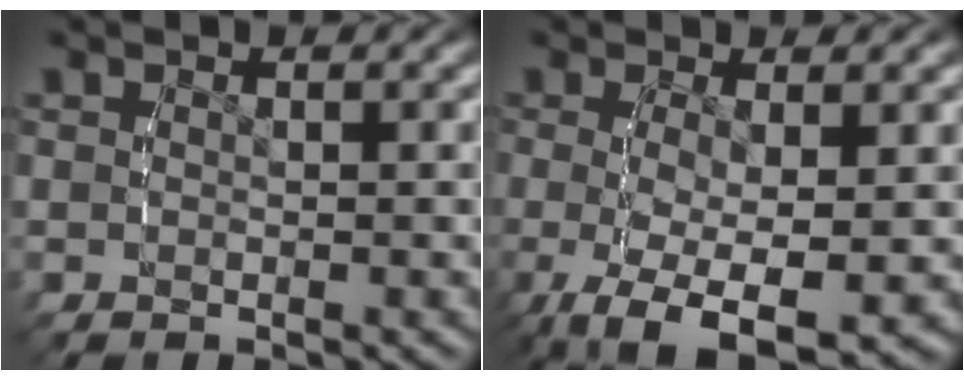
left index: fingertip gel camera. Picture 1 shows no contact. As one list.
[{"total": 8.1, "force": [-4.2, 3.7, 5.9], "torque": [-0.146, -0.059, -0.032]}]